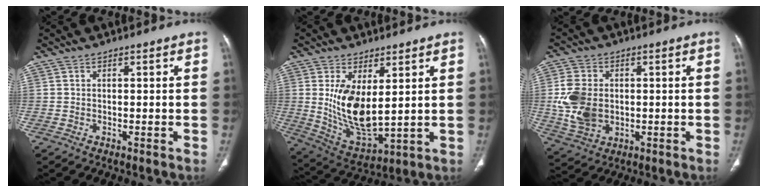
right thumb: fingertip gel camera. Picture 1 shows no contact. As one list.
[{"total": 12.5, "force": [2.4, 5.8, 10.8], "torque": [-0.193, -0.030, 0.067]}, {"total": 10.5, "force": [-0.1, 7.7, 7.2], "torque": [-0.139, 0.000, 0.007]}]